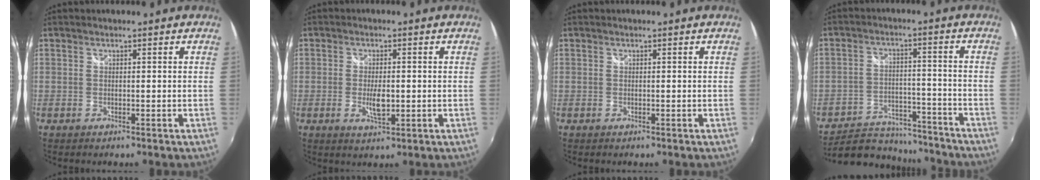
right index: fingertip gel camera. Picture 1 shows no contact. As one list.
[{"total": 4.4, "force": [-0.7, 1.8, 3.9], "torque": [-0.072, -0.007, -0.011]}, {"total": 0.0}, {"total": 17.5, "force": [-15.3, 6.7, 5.4], "torque": [-0.123, 0.016, -0.208]}]